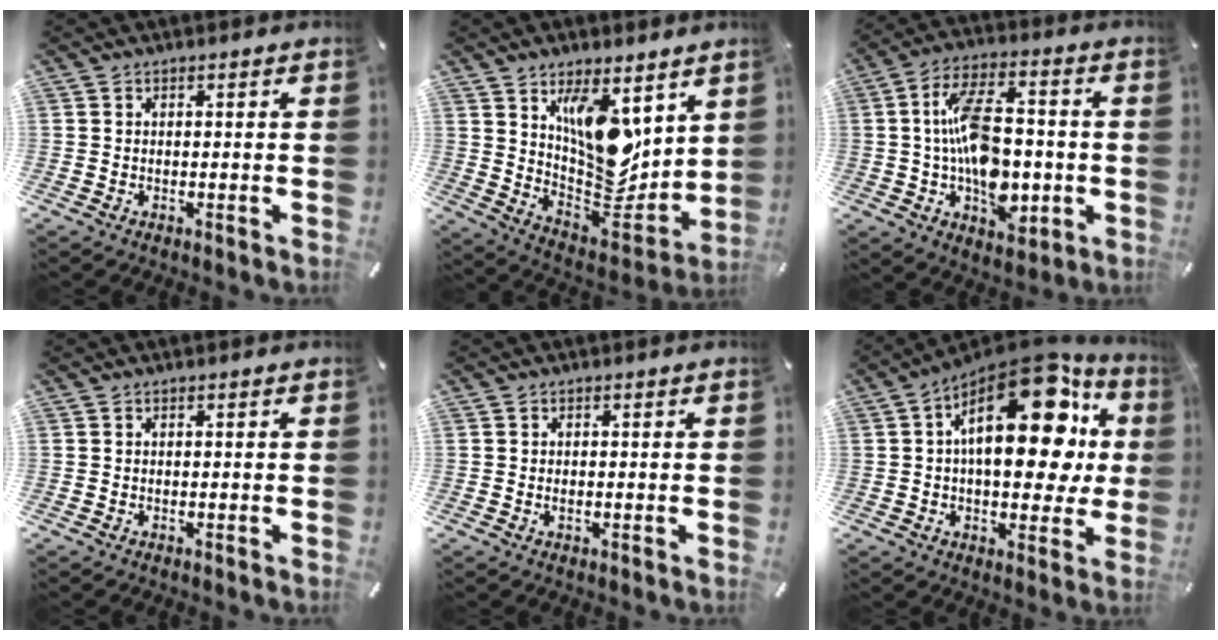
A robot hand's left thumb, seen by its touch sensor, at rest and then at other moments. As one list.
[{"total": 15.1, "force": [6.4, 9.1, 10.2], "torque": [-0.147, -0.064, 0.125]}, {"total": 16.3, "force": [-1.9, 10.1, 12.7], "torque": [-0.239, 0.014, -0.031]}, {"total": 0.0}, {"total": 0.9, "force": [-0.1, 0.4, 0.8], "torque": [-0.017, 0.001, -0.002]}, {"total": 25.2, "force": [7.6, 12.9, 20.3], "torque": [-0.296, -0.052, 0.123]}]